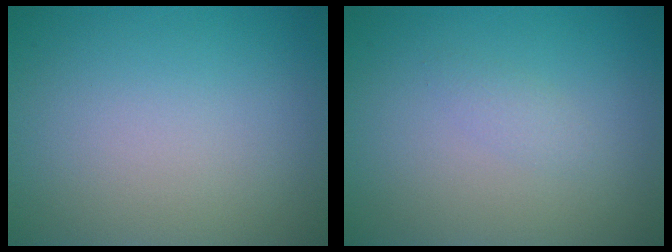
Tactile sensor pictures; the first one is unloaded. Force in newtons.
{"total": 0.9, "press": 0.9, "slide": 0.0}